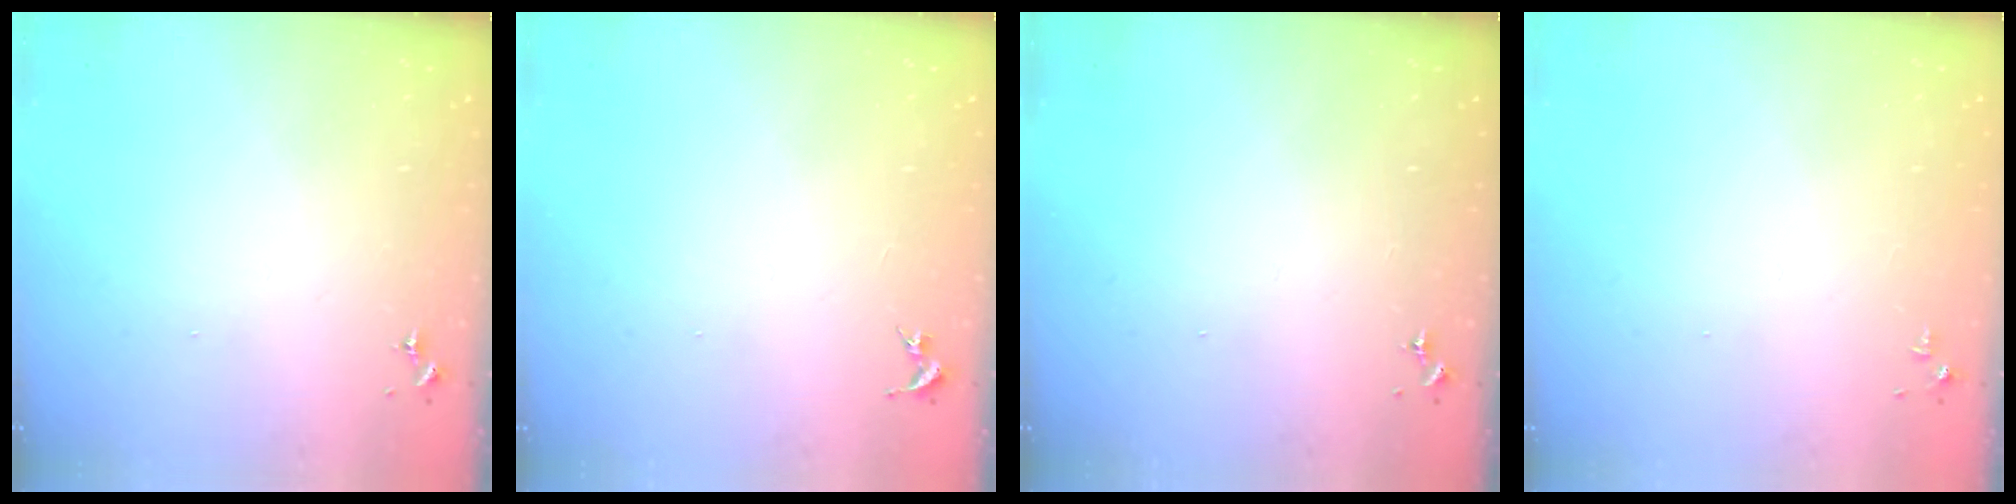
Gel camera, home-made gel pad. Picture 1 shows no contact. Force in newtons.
{"total": 0.0}
{"total": 0.0}
{"total": 2.8, "press": 2.8, "slide": 0.4}